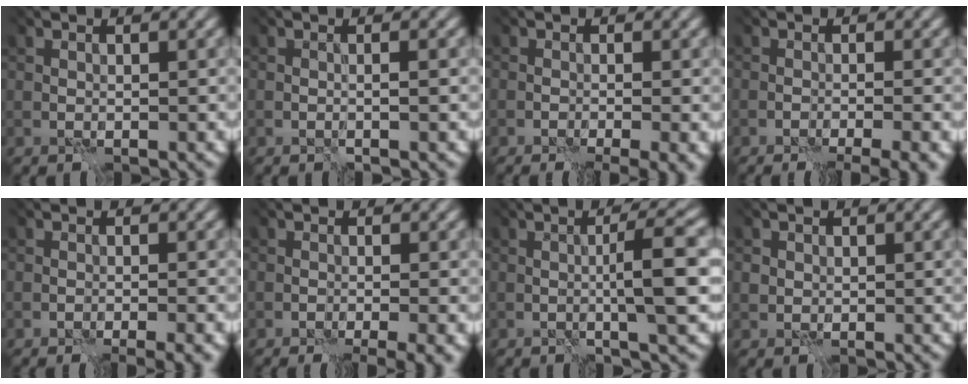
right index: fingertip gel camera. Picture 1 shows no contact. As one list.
[{"total": 0.8, "force": [-0.4, -0.5, 0.6], "torque": [-0.006, -0.001, -0.007]}, {"total": 3.4, "force": [-1.0, 1.4, 2.9], "torque": [-0.029, -0.007, -0.016]}, {"total": 4.2, "force": [-1.8, 1.6, 3.4], "torque": [-0.029, -0.003, -0.025]}, {"total": 2.4, "force": [-1.2, 0.8, 1.9], "torque": [-0.011, -0.004, -0.018]}, {"total": 3.4, "force": [-1.2, 1.2, 2.9], "torque": [-0.028, -0.006, -0.020]}, {"total": 4.4, "force": [-0.5, -0.1, 4.4], "torque": [-0.072, 0.008, -0.009]}, {"total": 0.9, "force": [0.2, 0.9, -0.1], "torque": [-0.003, -0.001, 0.001]}]